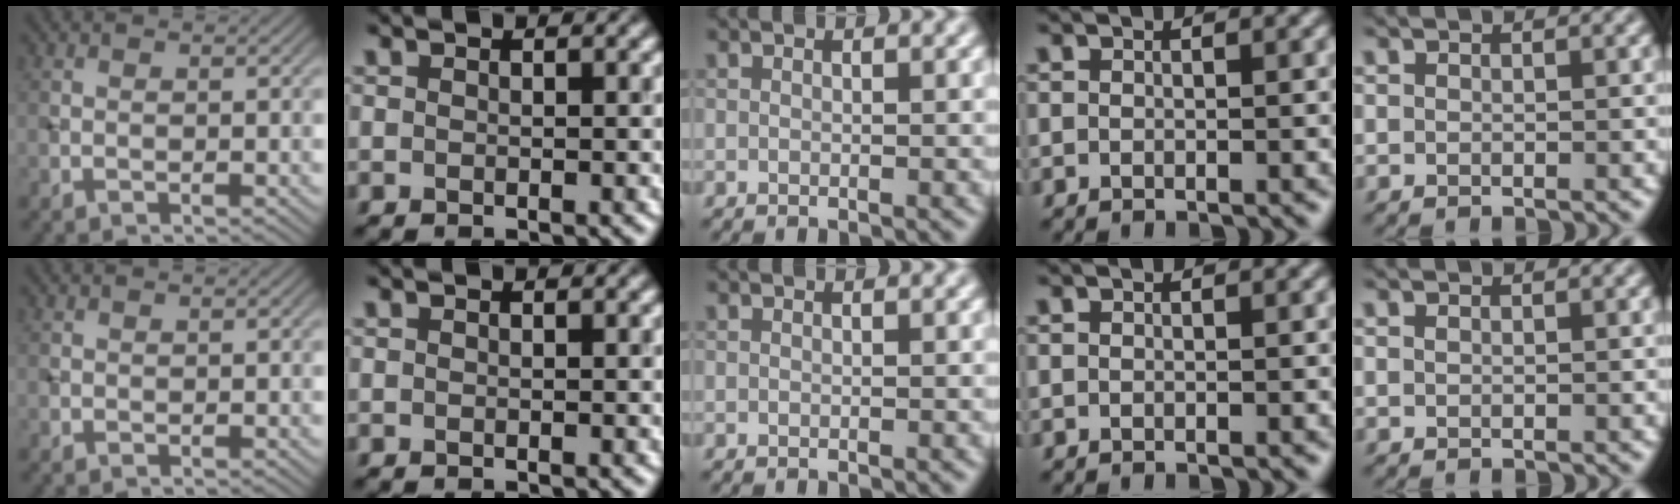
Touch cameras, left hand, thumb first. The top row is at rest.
{}